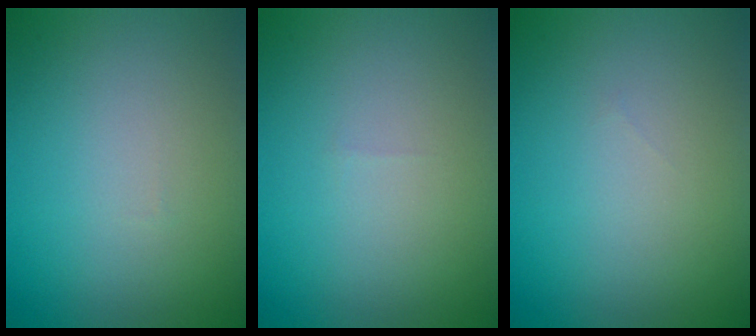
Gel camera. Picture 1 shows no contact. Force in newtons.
{"total": 0.0}
{"total": 0.0}